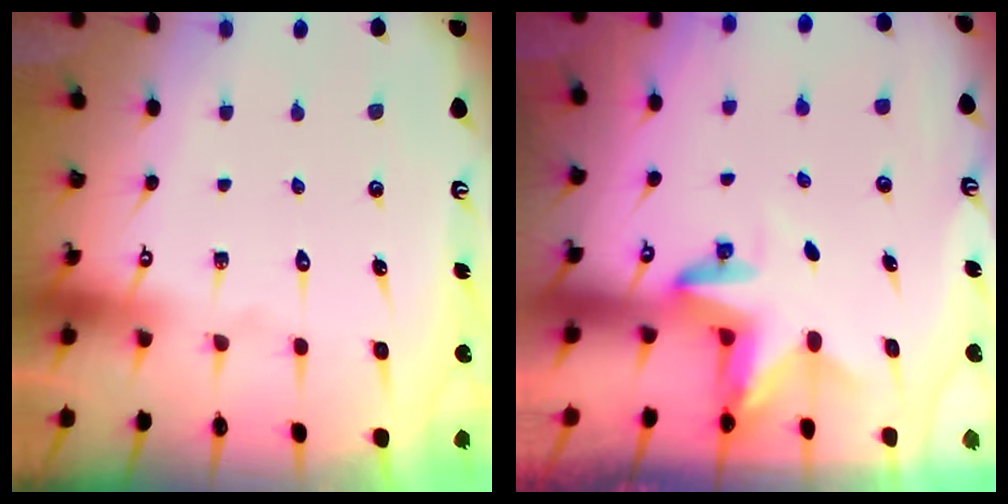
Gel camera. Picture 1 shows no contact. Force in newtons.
{"total": 3.3, "press": 3.3, "slide": 0.1}